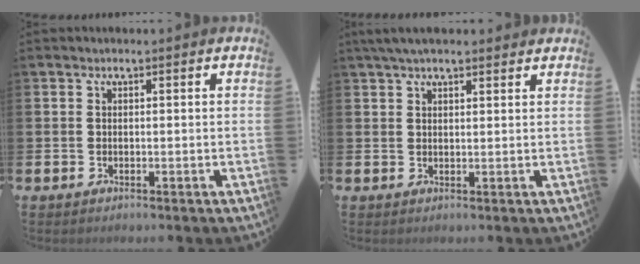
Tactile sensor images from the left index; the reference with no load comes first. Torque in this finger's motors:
{"motor_torque": [1.14, -1.00, 0.30, 0.21]}